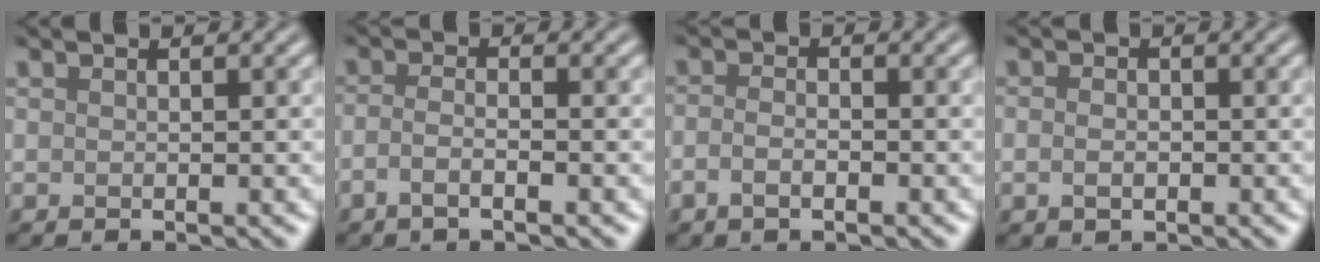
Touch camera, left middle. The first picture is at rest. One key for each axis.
{"total": 1.9, "fx": -1.1, "fy": 0.5, "fz": 1.5, "tx": -0.031, "ty": 0.000, "tz": -0.027}
{"total": 1.8, "fx": -0.8, "fy": 0.8, "fz": 1.4, "tx": -0.027, "ty": -0.001, "tz": -0.019}
{"total": 1.6, "fx": -0.4, "fy": 1.1, "fz": 1.1, "tx": -0.020, "ty": 0.001, "tz": -0.009}